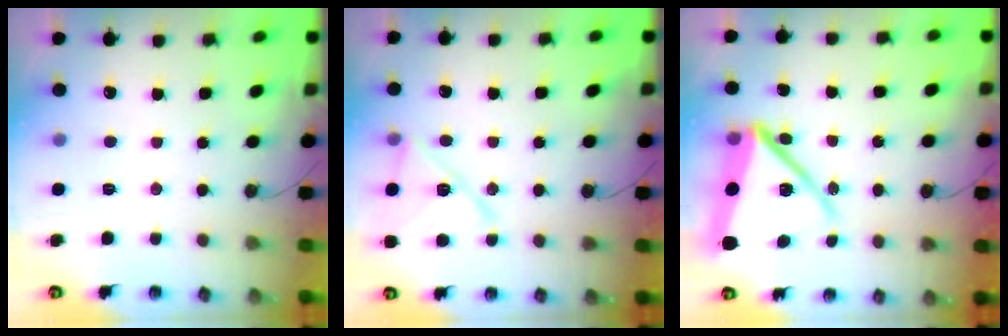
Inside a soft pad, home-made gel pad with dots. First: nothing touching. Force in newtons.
{"total": 13.1, "press": 13.1, "slide": 0.8}
{"total": 19.4, "press": 19.4, "slide": 1.6}